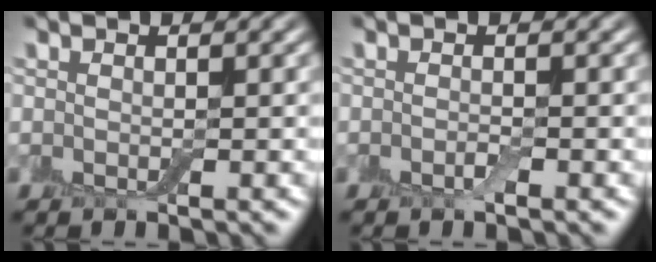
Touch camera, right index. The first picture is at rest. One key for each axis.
{"total": 0.7, "fx": -0.4, "fy": 0.2, "fz": 0.5, "tx": -0.012, "ty": 0.000, "tz": -0.007}